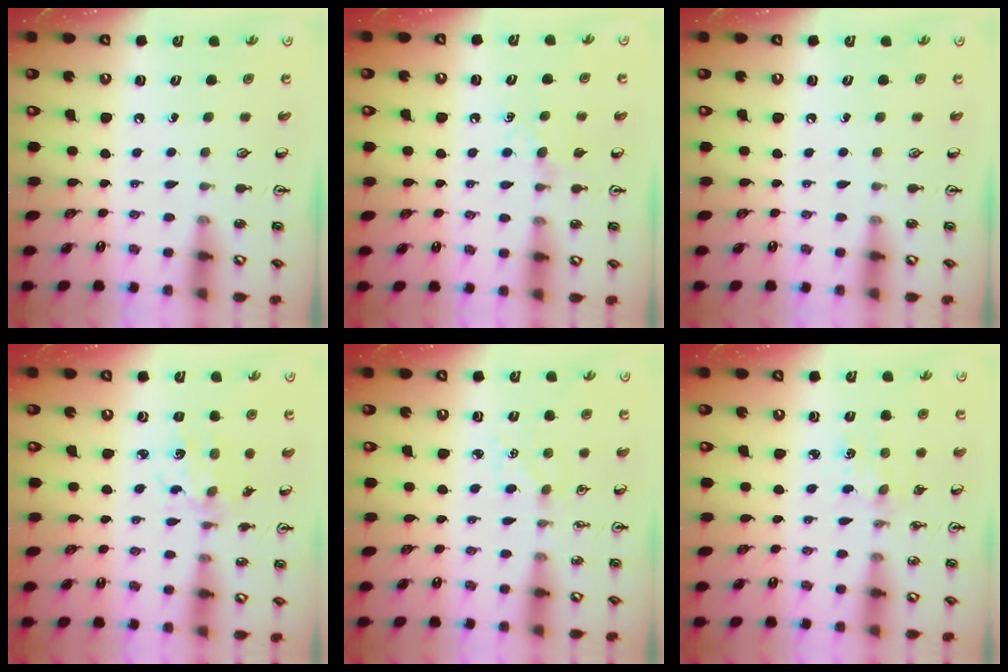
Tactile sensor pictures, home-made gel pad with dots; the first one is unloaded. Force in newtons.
{"total": 5.0, "press": 5.0, "slide": 0.8}
{"total": 0.0}
{"total": 3.5, "press": 3.4, "slide": 1.0}
{"total": 4.6, "press": 4.6, "slide": 0.5}
{"total": 3.1, "press": 3.1, "slide": 0.4}